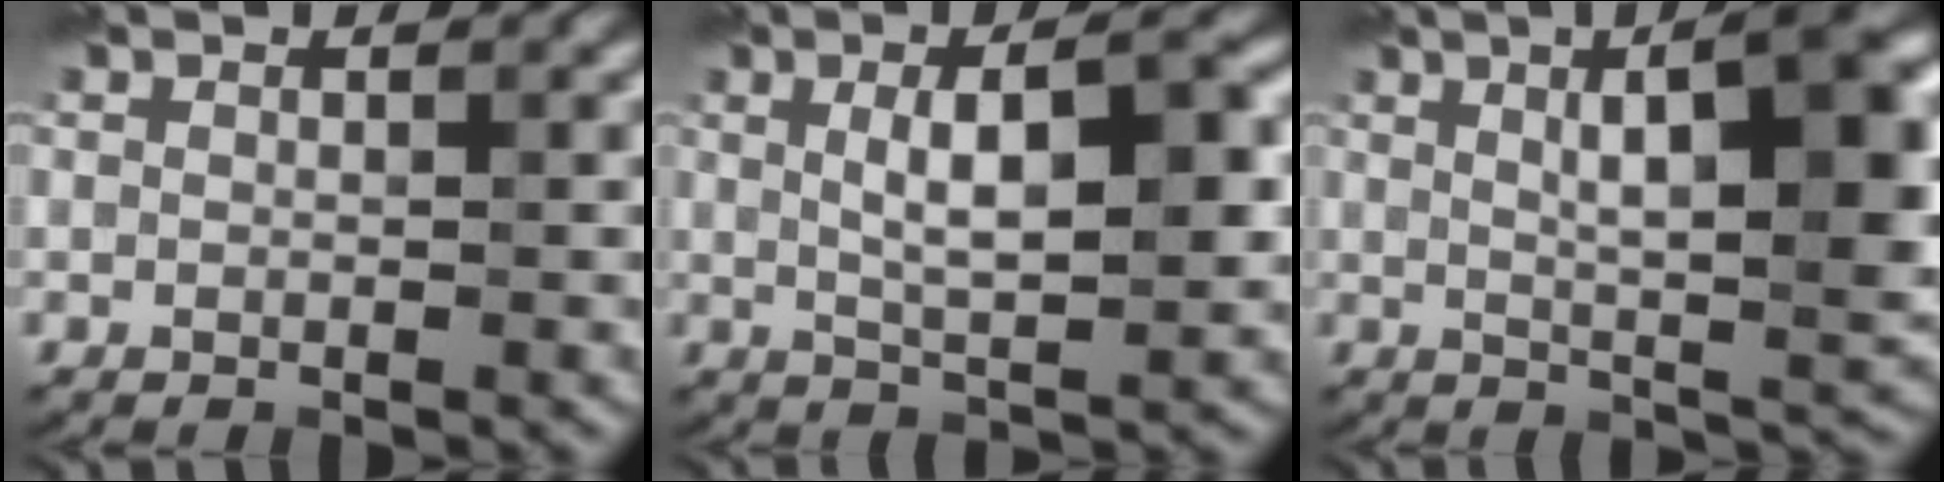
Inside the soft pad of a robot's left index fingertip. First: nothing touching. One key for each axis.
{"total": 6.3, "fx": 1.1, "fy": 1.7, "fz": 5.9, "tx": -0.093, "ty": 0.007, "tz": 0.016}
{"total": 9.9, "fx": 2.5, "fy": 2.3, "fz": 9.3, "tx": -0.116, "ty": 0.011, "tz": 0.036}